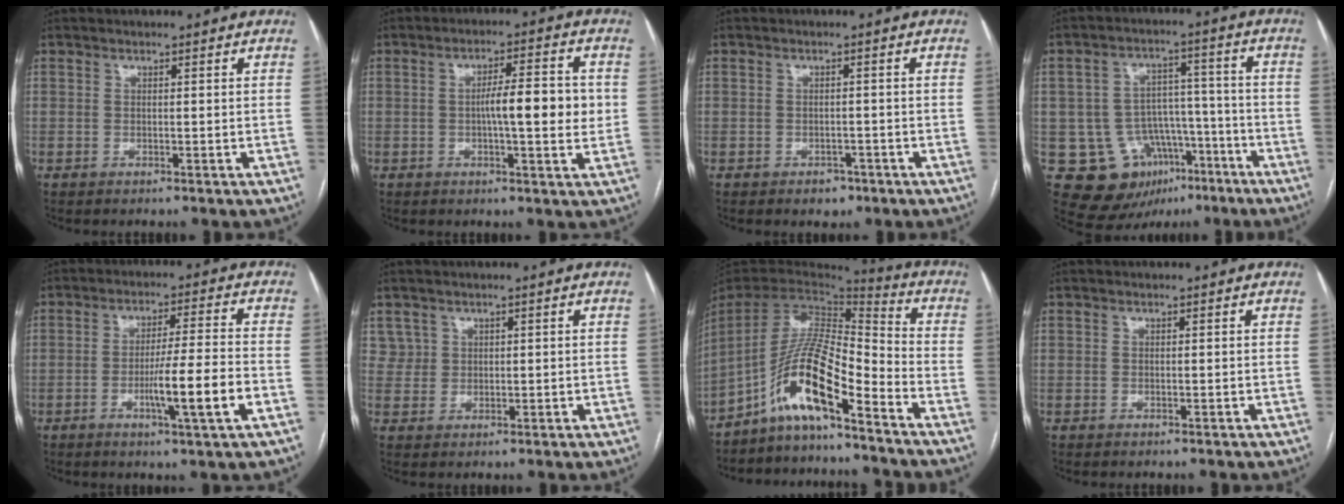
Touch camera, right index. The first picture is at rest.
{"total": 8.5, "force": [0.0, 1.3, 8.4], "torque": [-0.128, 0.011, -0.002]}
{"total": 2.4, "force": [-1.5, 1.7, 0.8], "torque": [-0.008, 0.004, -0.014]}
{"total": 14.1, "force": [-6.6, 11.0, 6.1], "torque": [-0.095, 0.047, -0.085]}
{"total": 9.6, "force": [-3.3, -0.5, 9.0], "torque": [-0.148, -0.010, -0.058]}
{"total": 2.5, "force": [1.3, 2.1, -0.3], "torque": [0.021, 0.004, 0.017]}
{"total": 12.2, "force": [-7.8, 1.7, 9.2], "torque": [-0.175, 0.016, -0.143]}
{"total": 0.0}